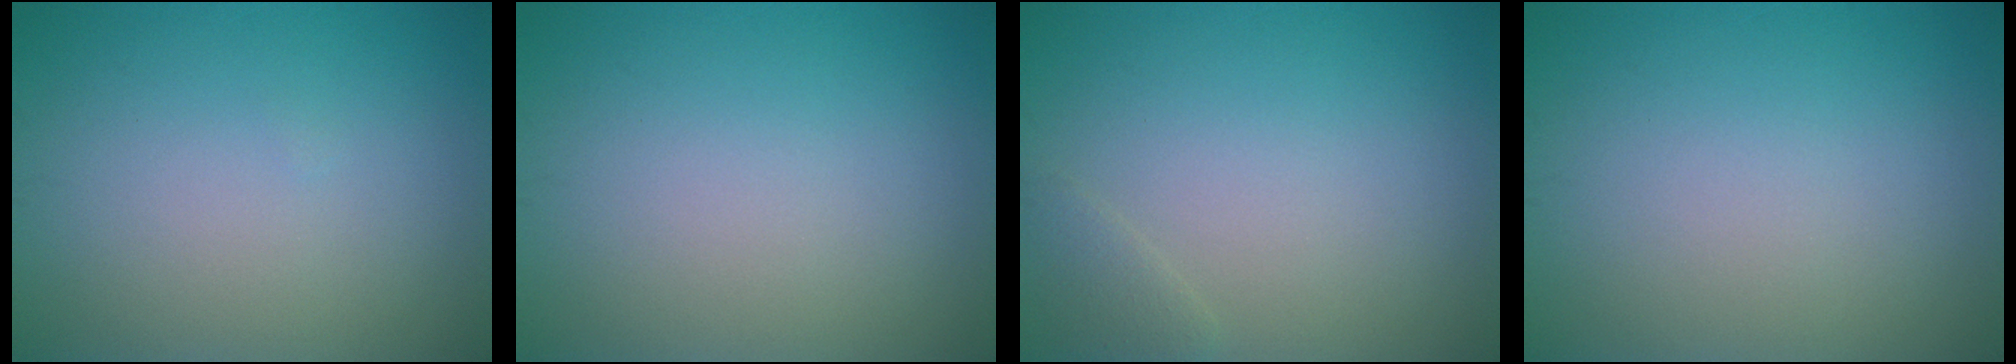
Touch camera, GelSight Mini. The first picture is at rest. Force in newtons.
{"total": 0.0}
{"total": 1.1, "press": 1.1, "slide": 0.0}
{"total": 0.0}